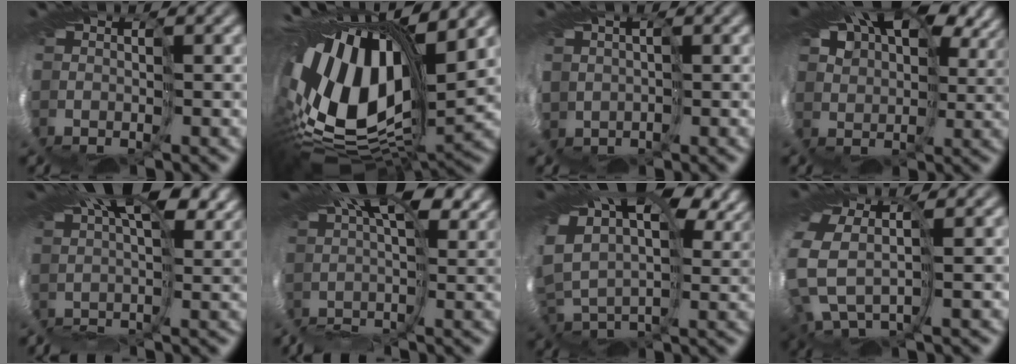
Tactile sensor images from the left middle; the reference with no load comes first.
{"total": 15.1, "force": [3.4, 8.2, 12.2], "torque": [-0.258, 0.011, 0.055]}
{"total": 5.9, "force": [-0.1, 5.5, 2.0], "torque": [-0.069, -0.005, -0.022]}
{"total": 14.5, "force": [8.9, 9.1, 7.1], "torque": [-0.171, 0.059, 0.155]}
{"total": 8.2, "force": [3.6, 2.8, 6.8], "torque": [-0.076, 0.040, 0.047]}
{"total": 7.7, "force": [2.4, 2.9, 6.8], "torque": [-0.068, 0.027, 0.024]}
{"total": 13.6, "force": [7.9, 7.4, 8.2], "torque": [-0.171, 0.041, 0.153]}
{"total": 4.6, "force": [-0.4, 3.0, 3.6], "torque": [-0.153, -0.016, -0.010]}